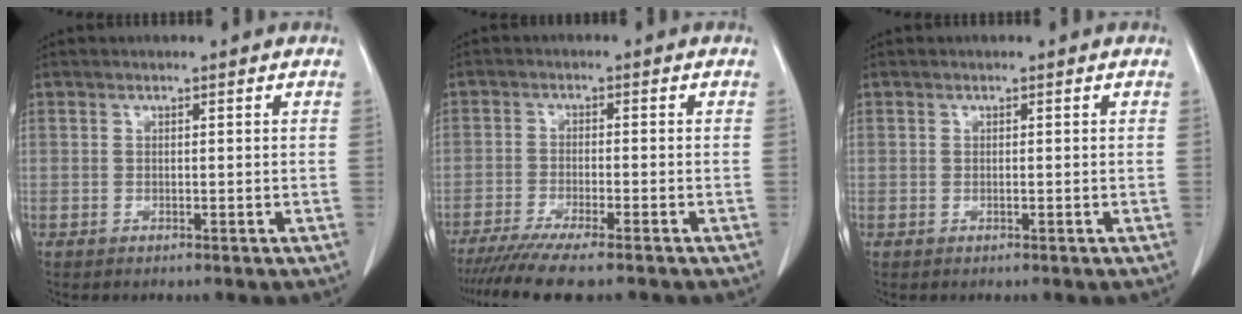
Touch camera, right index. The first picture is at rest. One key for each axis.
{"total": 10.3, "fx": -8.3, "fy": 1.2, "fz": 6.0, "tx": -0.095, "ty": -0.018, "tz": -0.130}
{"total": 0.5, "fx": -0.1, "fy": 0.3, "fz": 0.4, "tx": -0.012, "ty": 0.002, "tz": -0.002}